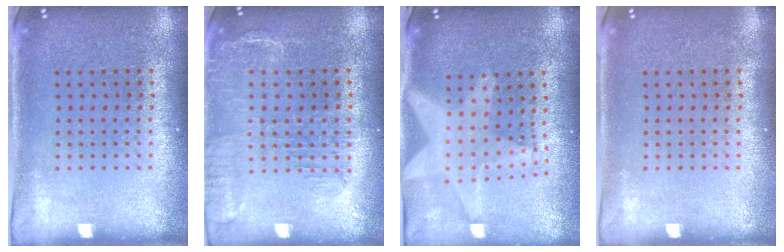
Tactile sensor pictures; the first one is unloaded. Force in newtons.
{"total": 1.7, "press": 1.4, "slide": 0.8}
{"total": 2.3, "press": 1.9, "slide": 1.3}
{"total": 0.0}